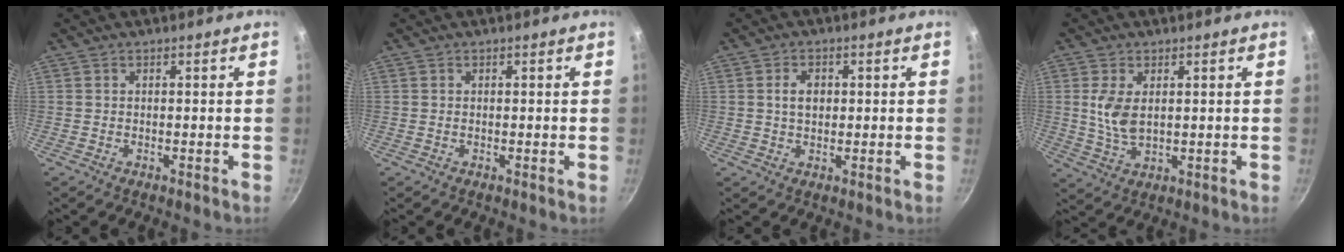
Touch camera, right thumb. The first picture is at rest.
{"total": 0.0}
{"total": 3.6, "force": [0.5, 2.5, 2.6], "torque": [-0.031, 0.003, 0.009]}
{"total": 6.3, "force": [1.2, 3.5, 5.1], "torque": [-0.101, -0.010, 0.029]}